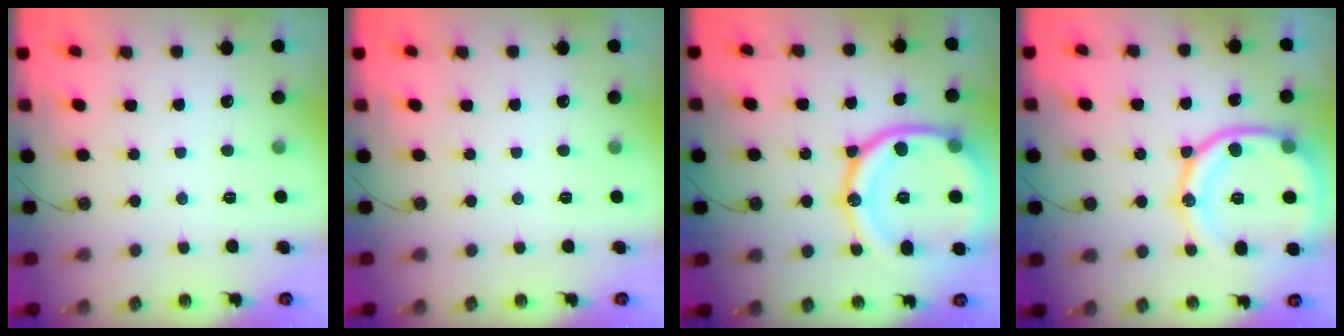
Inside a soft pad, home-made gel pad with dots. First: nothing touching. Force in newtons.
{"total": 0.0}
{"total": 24.7, "press": 24.6, "slide": 2.7}
{"total": 18.9, "press": 18.8, "slide": 2.3}